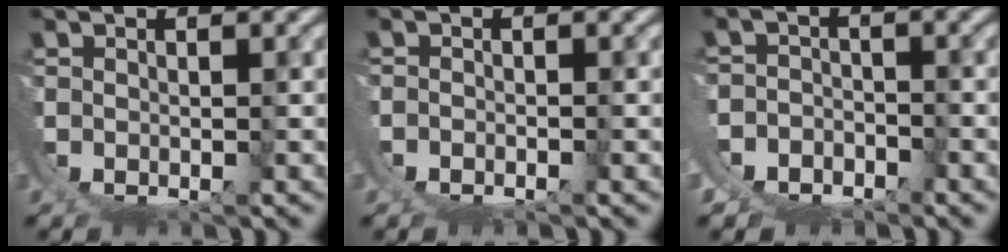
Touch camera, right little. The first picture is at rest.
{"total": 1.1, "force": [-0.4, 0.9, 0.5], "torque": [-0.012, 0.001, -0.007]}
{"total": 4.5, "force": [-0.3, 4.2, 1.5], "torque": [-0.050, -0.018, -0.005]}